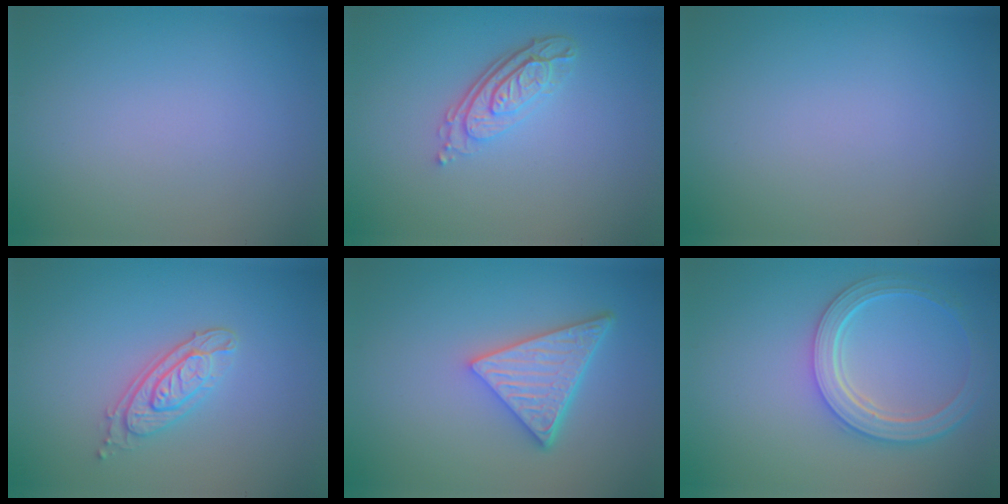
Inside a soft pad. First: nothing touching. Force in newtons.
{"total": 3.9, "press": 2.8, "slide": 2.7}
{"total": 0.0}
{"total": 2.9, "press": 2.6, "slide": 1.4}
{"total": 5.5, "press": 4.1, "slide": 3.7}
{"total": 5.1, "press": 4.0, "slide": 3.1}